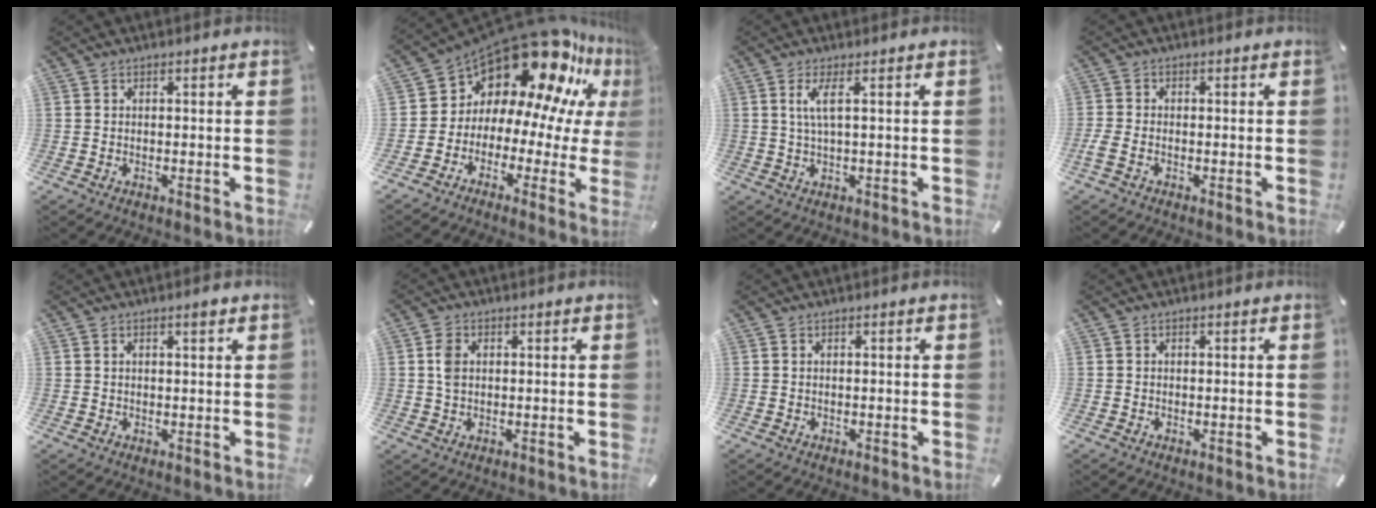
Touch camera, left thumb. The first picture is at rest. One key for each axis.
{"total": 18.5, "fx": 13.5, "fy": 10.1, "fz": 7.8, "tx": -0.136, "ty": -0.128, "tz": 0.244}
{"total": 4.4, "fx": 1.1, "fy": 0.5, "fz": 4.2, "tx": -0.085, "ty": -0.003, "tz": 0.018}
{"total": 2.1, "fx": -0.9, "fy": 0.8, "fz": 1.7, "tx": -0.035, "ty": 0.001, "tz": -0.016}
{"total": 1.5, "fx": 0.9, "fy": 0.5, "fz": 1.1, "tx": -0.023, "ty": 0.001, "tz": 0.014}
{"total": 3.7, "fx": 0.8, "fy": 2.7, "fz": 2.3, "tx": -0.042, "ty": 0.006, "tz": 0.012}
{"total": 0.0}
{"total": 0.0}